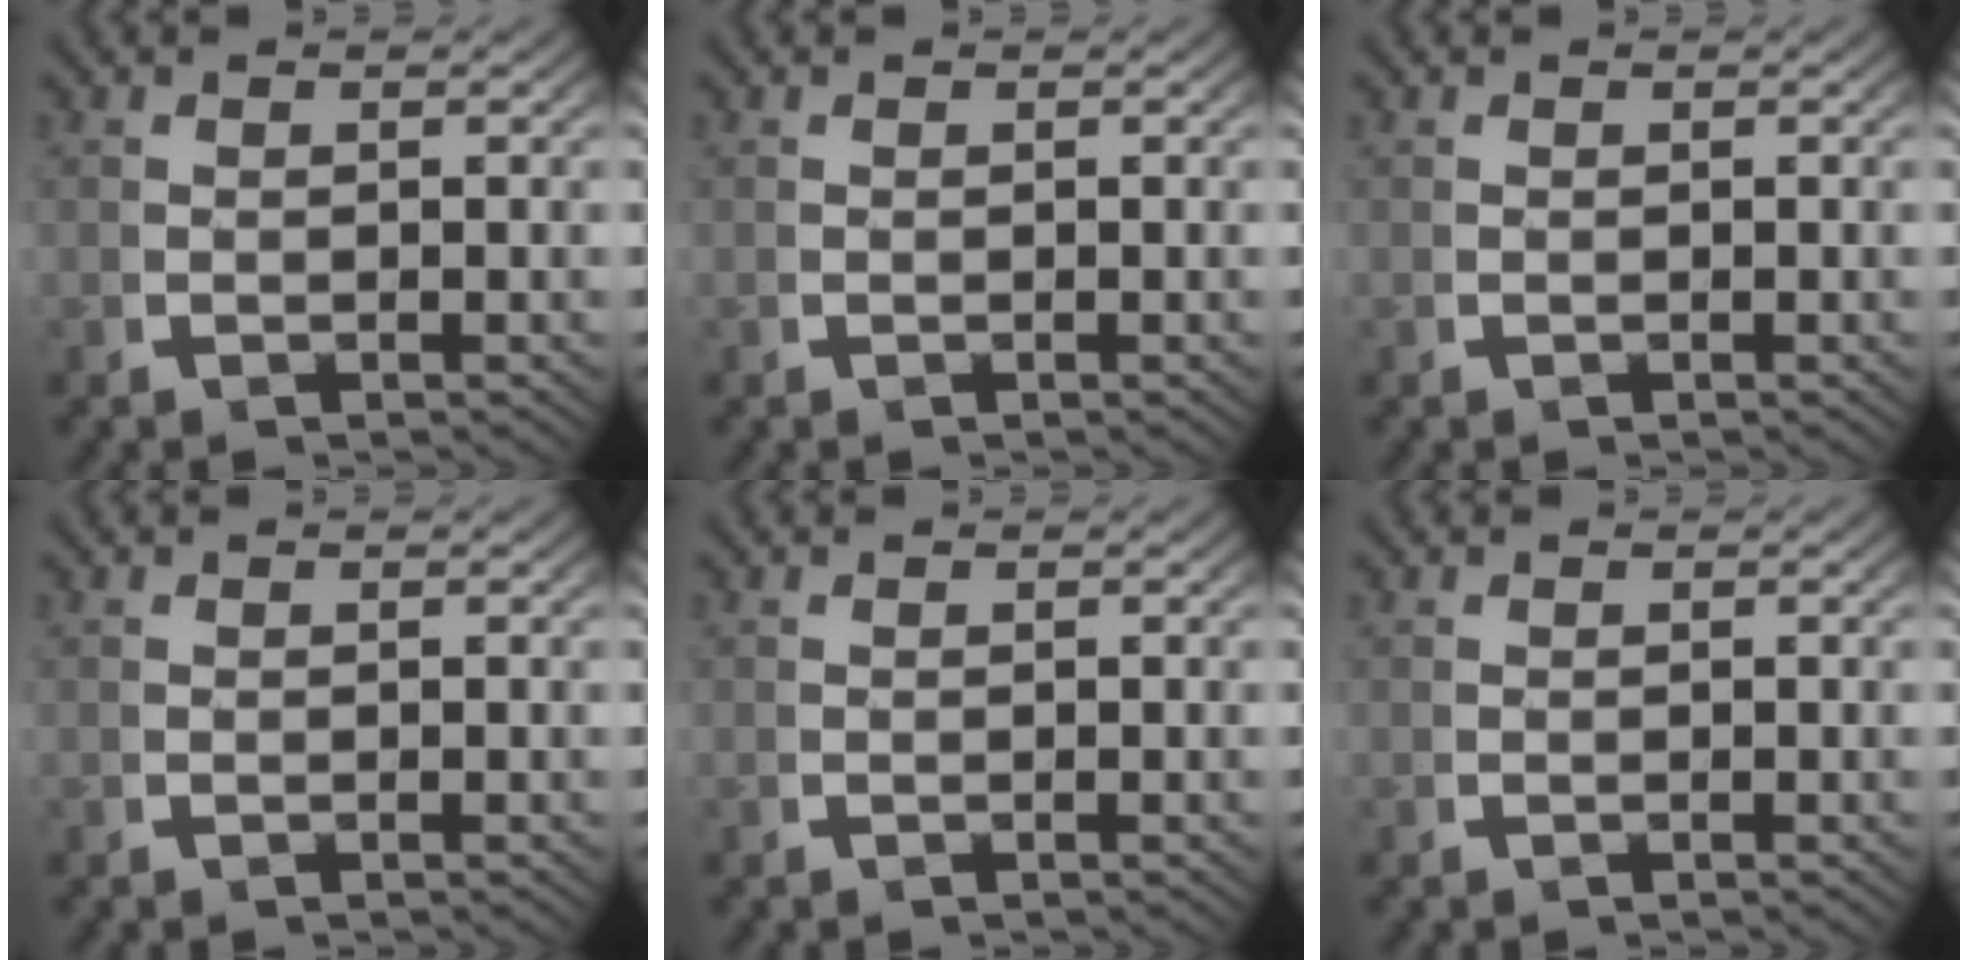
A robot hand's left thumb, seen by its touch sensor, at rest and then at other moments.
{"total": 0.0}
{"total": 0.0}
{"total": 0.0}
{"total": 0.0}
{"total": 0.0}